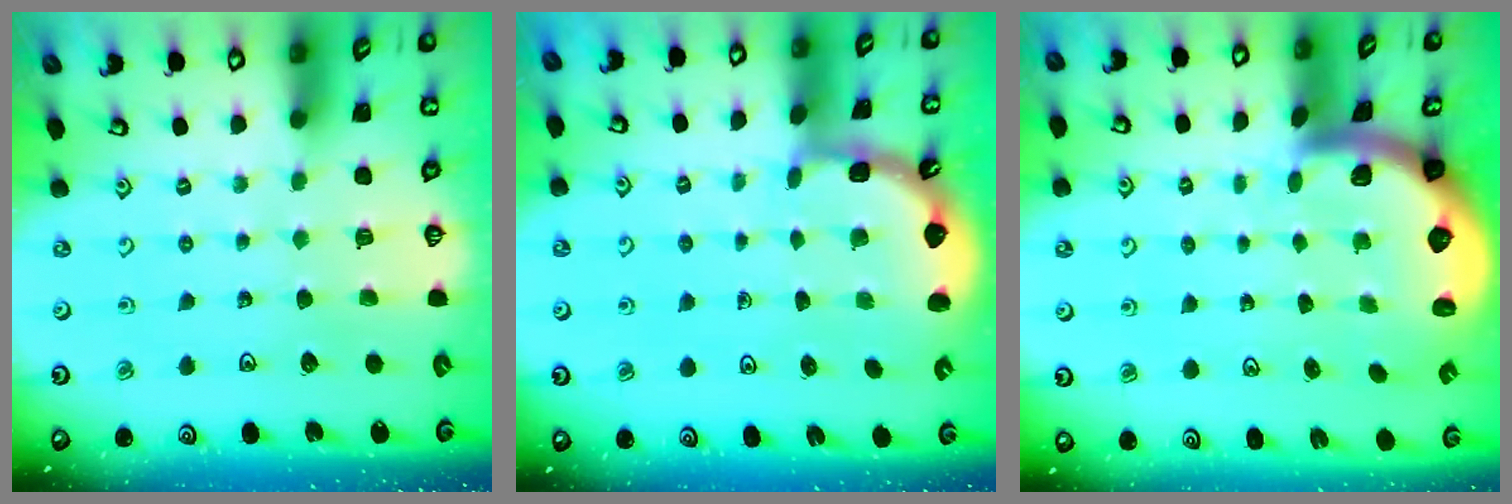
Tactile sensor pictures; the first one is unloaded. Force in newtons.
{"total": 1.9, "press": 1.9, "slide": 0.2}
{"total": 1.9, "press": 1.9, "slide": 0.2}